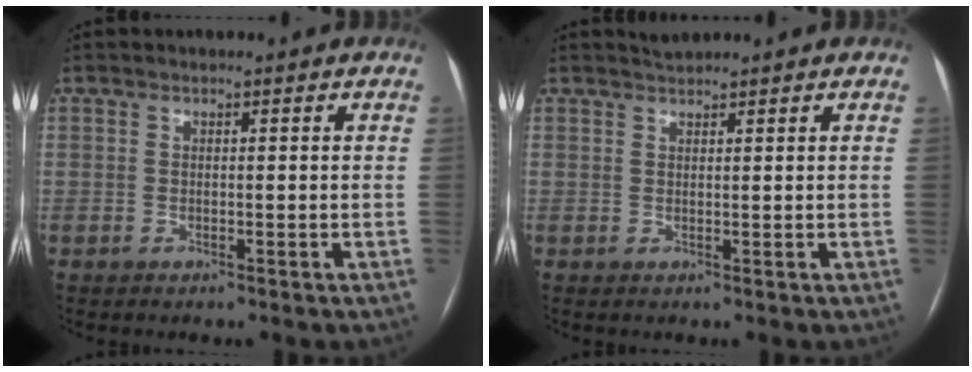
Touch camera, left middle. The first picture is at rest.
{"total": 1.2, "force": [1.2, -0.1, 0.0], "torque": [-0.007, 0.005, 0.026]}